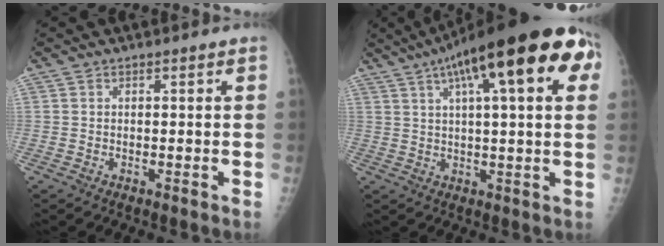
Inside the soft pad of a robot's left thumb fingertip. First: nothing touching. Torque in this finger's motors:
{"motor_torque": [0.91, 0.68, 1.98, -0.78, 0.21]}